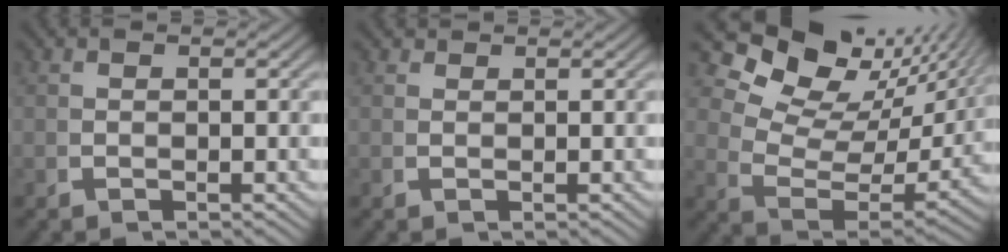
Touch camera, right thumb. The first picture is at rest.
{"total": 1.0, "force": [0.9, 0.0, -0.1], "torque": [0.011, 0.004, 0.018]}
{"total": 11.0, "force": [4.8, 6.4, 7.6], "torque": [-0.131, 0.005, 0.073]}